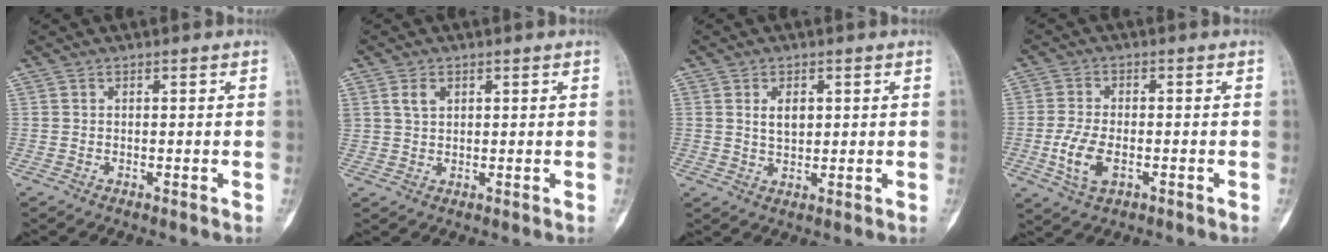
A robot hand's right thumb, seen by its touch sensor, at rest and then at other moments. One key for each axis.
{"total": 2.8, "fx": 1.4, "fy": 1.9, "fz": 1.6, "tx": -0.025, "ty": -0.004, "tz": 0.031}
{"total": 3.9, "fx": 1.1, "fy": 2.4, "fz": 2.8, "tx": -0.038, "ty": -0.008, "tz": 0.023}
{"total": 7.0, "fx": -2.0, "fy": 3.8, "fz": 5.6, "tx": -0.116, "ty": 0.003, "tz": -0.034}